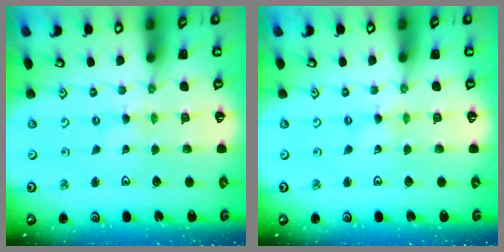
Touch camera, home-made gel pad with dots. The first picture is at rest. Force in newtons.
{"total": 0.0}